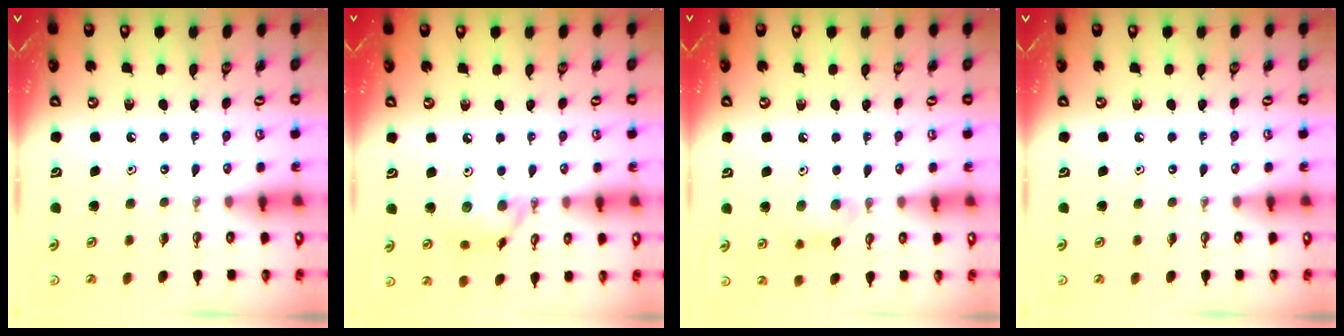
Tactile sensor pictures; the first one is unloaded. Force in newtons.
{"total": 10.0, "press": 10.0, "slide": 1.2}
{"total": 7.7, "press": 7.6, "slide": 1.2}
{"total": 0.0}